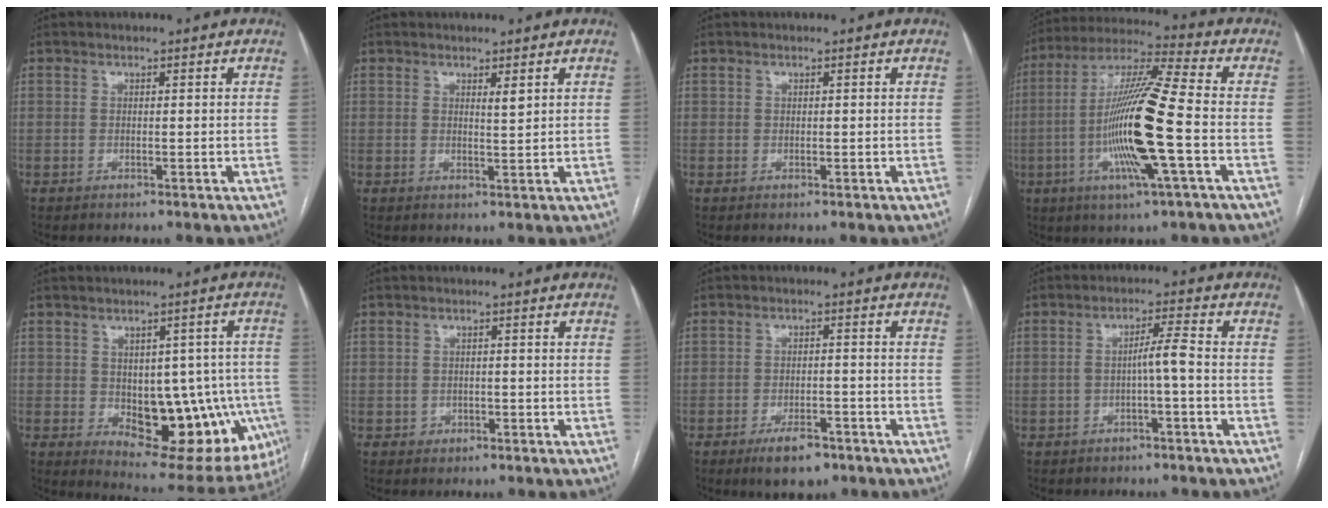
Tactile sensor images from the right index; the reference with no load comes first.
{"total": 1.5, "force": [0.9, 0.1, 1.1], "torque": [-0.021, -0.009, 0.016]}
{"total": 0.0}
{"total": 16.5, "force": [-3.4, -0.1, 16.1], "torque": [-0.317, -0.007, -0.073]}
{"total": 17.6, "force": [-3.7, 9.2, 14.5], "torque": [-0.152, 0.014, -0.021]}
{"total": 1.4, "force": [-0.6, 1.3, 0.1], "torque": [0.004, 0.006, -0.009]}
{"total": 5.5, "force": [-3.7, 2.2, 3.5], "torque": [-0.061, -0.001, -0.053]}
{"total": 3.5, "force": [-0.9, -0.2, 3.4], "torque": [-0.055, 0.010, -0.015]}